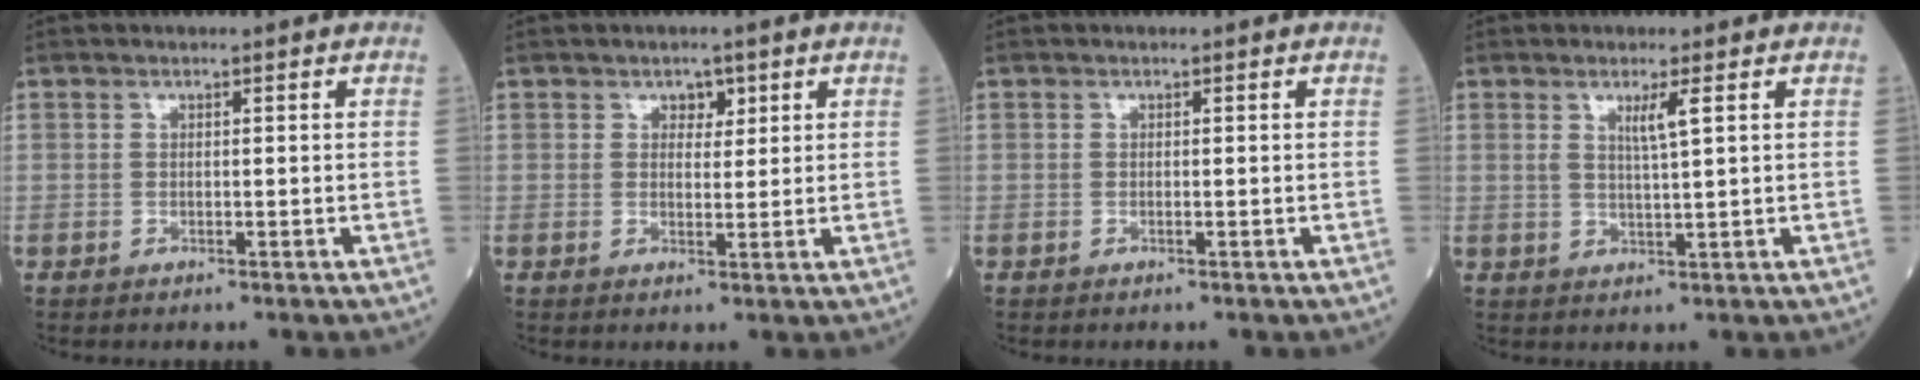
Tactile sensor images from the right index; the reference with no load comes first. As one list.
[{"total": 2.2, "force": [1.1, 1.5, 1.1], "torque": [-0.009, 0.001, 0.016]}, {"total": 0.0}, {"total": 3.1, "force": [1.3, -0.3, 2.8], "torque": [-0.053, -0.006, 0.023]}]